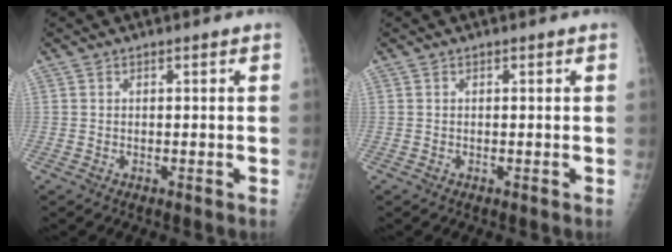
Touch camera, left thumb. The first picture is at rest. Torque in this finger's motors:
{"motor_torque": [0.00, 0.00, 0.00, 0.00, 0.00]}